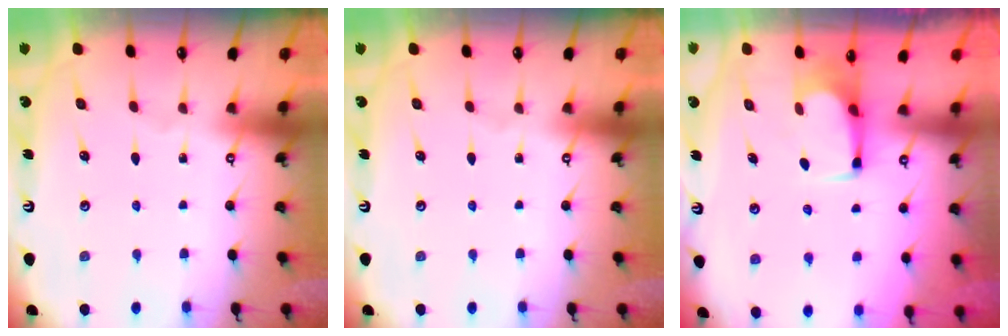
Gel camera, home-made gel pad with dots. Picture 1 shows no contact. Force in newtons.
{"total": 0.0}
{"total": 2.5, "press": 2.4, "slide": 0.4}